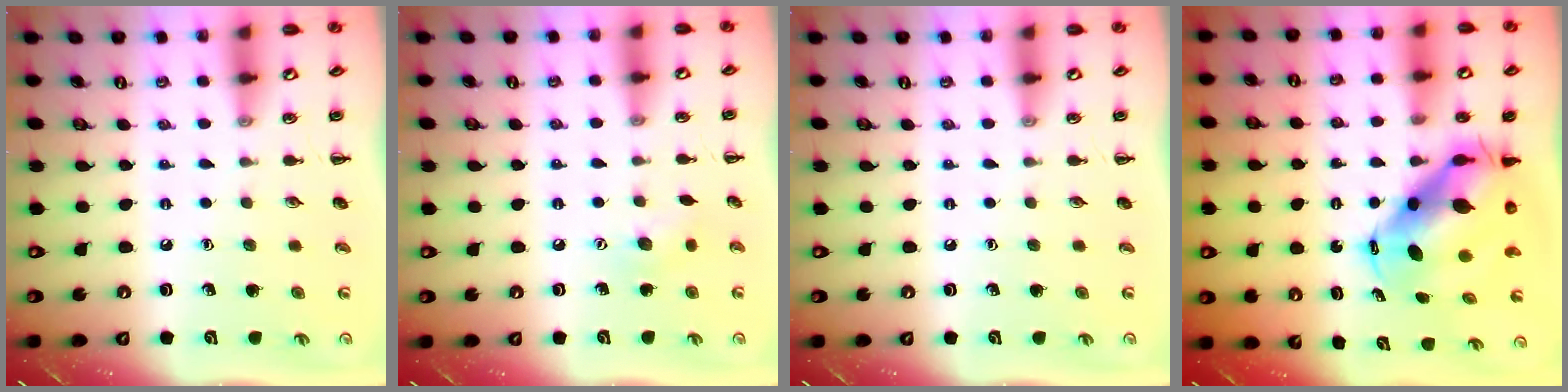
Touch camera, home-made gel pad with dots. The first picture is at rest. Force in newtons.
{"total": 6.7, "press": 6.5, "slide": 1.7}
{"total": 0.0}
{"total": 10.2, "press": 9.9, "slide": 2.5}